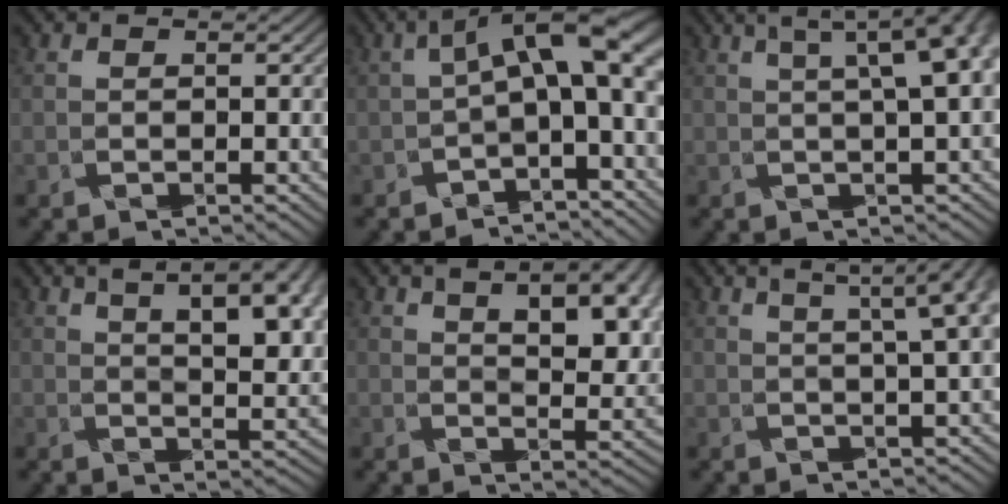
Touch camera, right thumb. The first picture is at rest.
{"total": 8.3, "force": [0.2, 3.0, 7.8], "torque": [-0.130, 0.013, 0.000]}
{"total": 7.3, "force": [2.1, 1.3, 6.9], "torque": [-0.095, 0.024, 0.028]}
{"total": 12.4, "force": [5.9, 4.5, 9.9], "torque": [-0.134, 0.033, 0.085]}
{"total": 11.4, "force": [5.0, 4.8, 9.0], "torque": [-0.130, 0.017, 0.077]}
{"total": 6.0, "force": [2.6, 0.5, 5.4], "torque": [-0.067, 0.027, 0.038]}